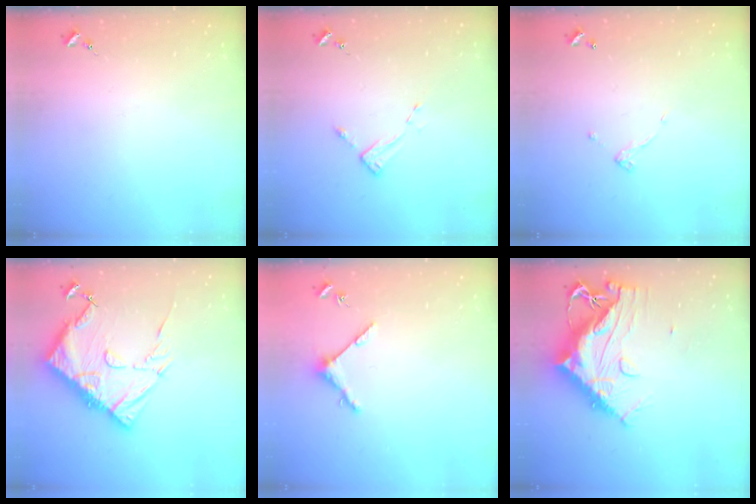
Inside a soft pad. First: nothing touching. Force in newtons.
{"total": 2.7, "press": 2.7, "slide": 0.4}
{"total": 4.4, "press": 4.4, "slide": 0.2}
{"total": 18.0, "press": 17.9, "slide": 1.9}
{"total": 4.8, "press": 4.8, "slide": 0.6}
{"total": 16.4, "press": 16.3, "slide": 1.5}